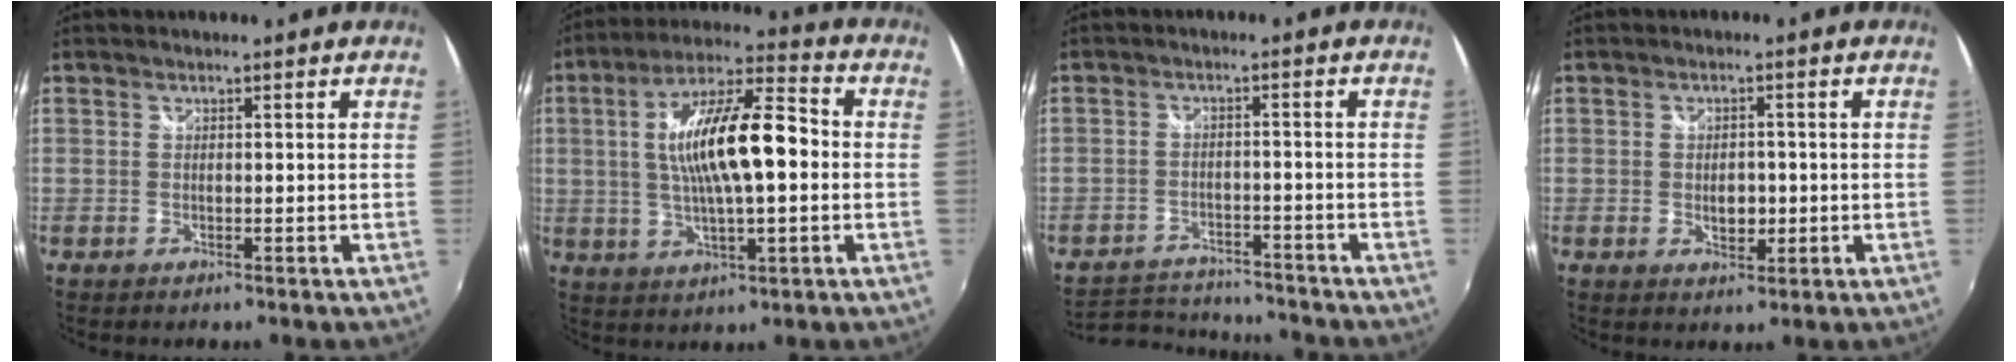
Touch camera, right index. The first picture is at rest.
{"total": 16.1, "force": [0.5, 4.6, 15.5], "torque": [-0.280, 0.018, 0.005]}
{"total": 12.4, "force": [-11.5, 3.1, 3.4], "torque": [-0.089, 0.005, -0.170]}
{"total": 3.5, "force": [-0.6, 2.4, 2.5], "torque": [-0.041, -0.003, -0.007]}